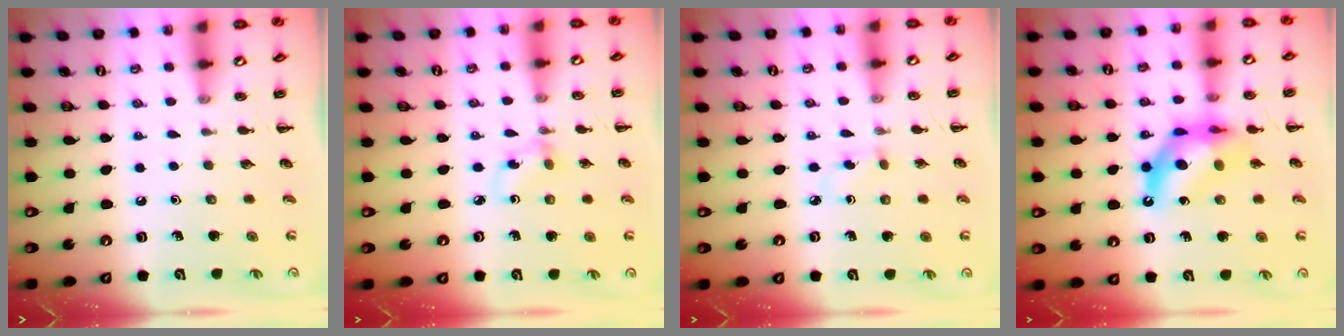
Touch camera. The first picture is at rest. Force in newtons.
{"total": 2.9, "press": 2.7, "slide": 1.2}
{"total": 3.0, "press": 2.8, "slide": 1.2}
{"total": 11.0, "press": 10.5, "slide": 3.3}